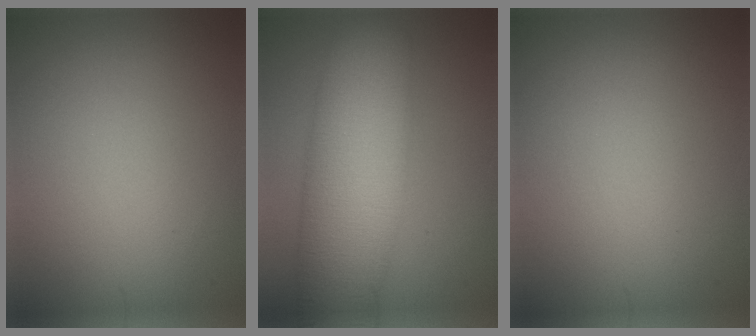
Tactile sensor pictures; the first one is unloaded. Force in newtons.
{"total": 11.9, "press": 11.9, "slide": 0.8}
{"total": 0.0}